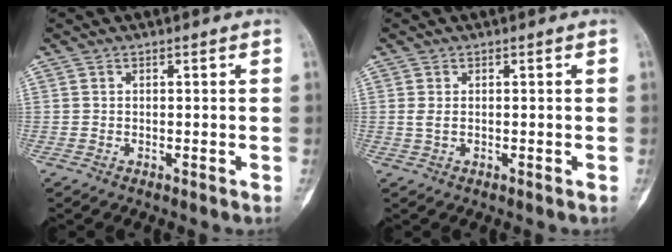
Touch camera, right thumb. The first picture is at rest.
{"total": 1.2, "force": [0.1, 0.6, 1.0], "torque": [-0.025, -0.001, 0.003]}